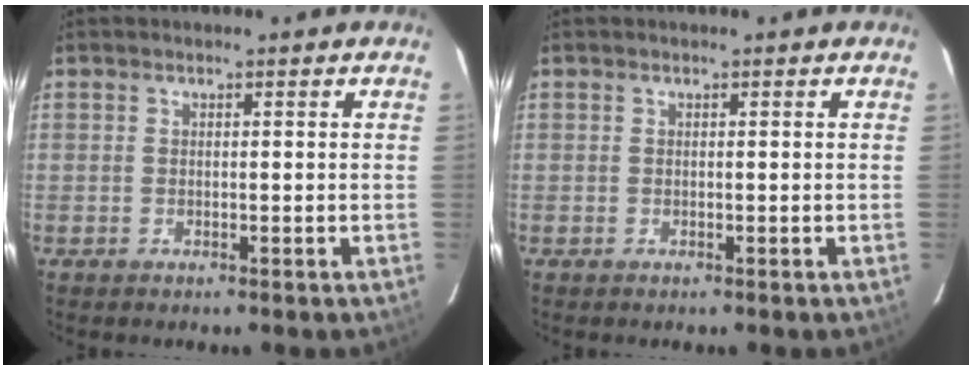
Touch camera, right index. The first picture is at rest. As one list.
[{"total": 0.0}]